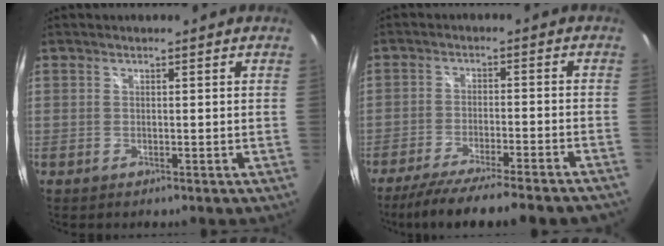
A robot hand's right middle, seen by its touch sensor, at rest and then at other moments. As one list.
[{"total": 16.5, "force": [-14.3, 0.4, 8.1], "torque": [-0.150, -0.037, -0.213]}]